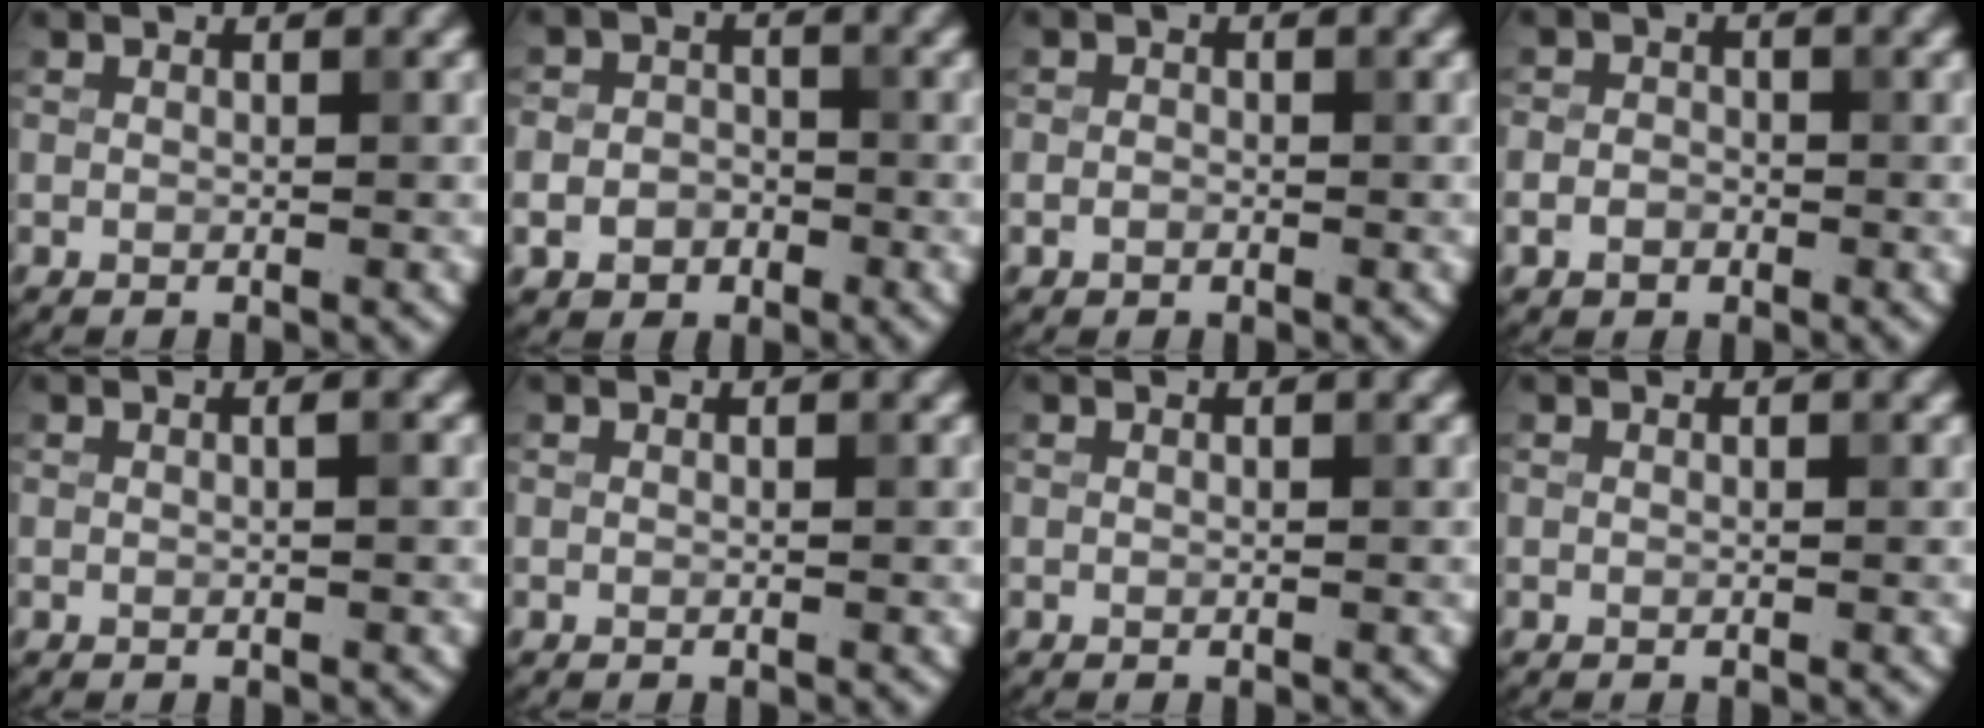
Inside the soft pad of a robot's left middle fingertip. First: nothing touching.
{"total": 3.1, "force": [-1.2, 2.6, 1.2], "torque": [-0.001, -0.001, -0.032]}
{"total": 1.0, "force": [-0.4, 0.8, 0.3], "torque": [0.000, -0.002, -0.011]}
{"total": 2.0, "force": [-0.9, 1.6, 0.7], "torque": [-0.009, 0.000, -0.021]}
{"total": 0.6, "force": [0.0, 0.0, 0.6], "torque": [-0.010, 0.003, 0.001]}
{"total": 0.0}
{"total": 0.0}
{"total": 0.0}